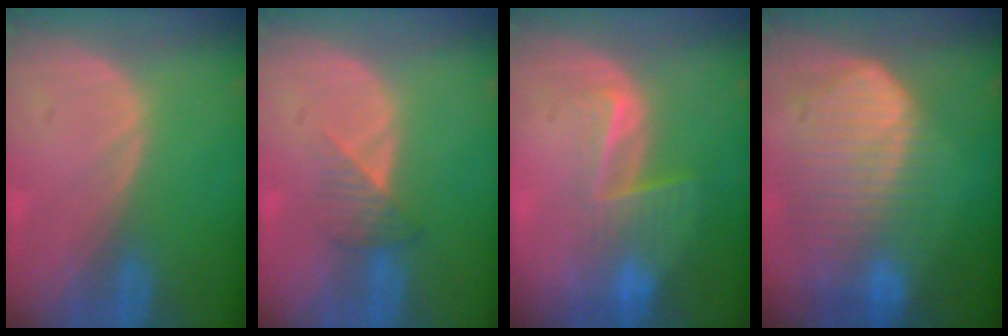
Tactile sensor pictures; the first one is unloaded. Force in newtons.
{"total": 3.3, "press": 3.0, "slide": 1.5}
{"total": 6.6, "press": 5.5, "slide": 3.5}
{"total": 10.3, "press": 8.8, "slide": 5.2}